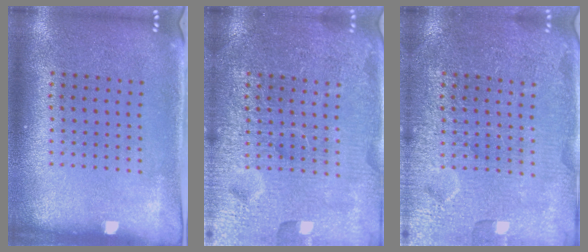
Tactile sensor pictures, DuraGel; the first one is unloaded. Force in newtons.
{"total": 7.0, "press": 7.0, "slide": 0.9}
{"total": 4.0, "press": 3.9, "slide": 0.5}